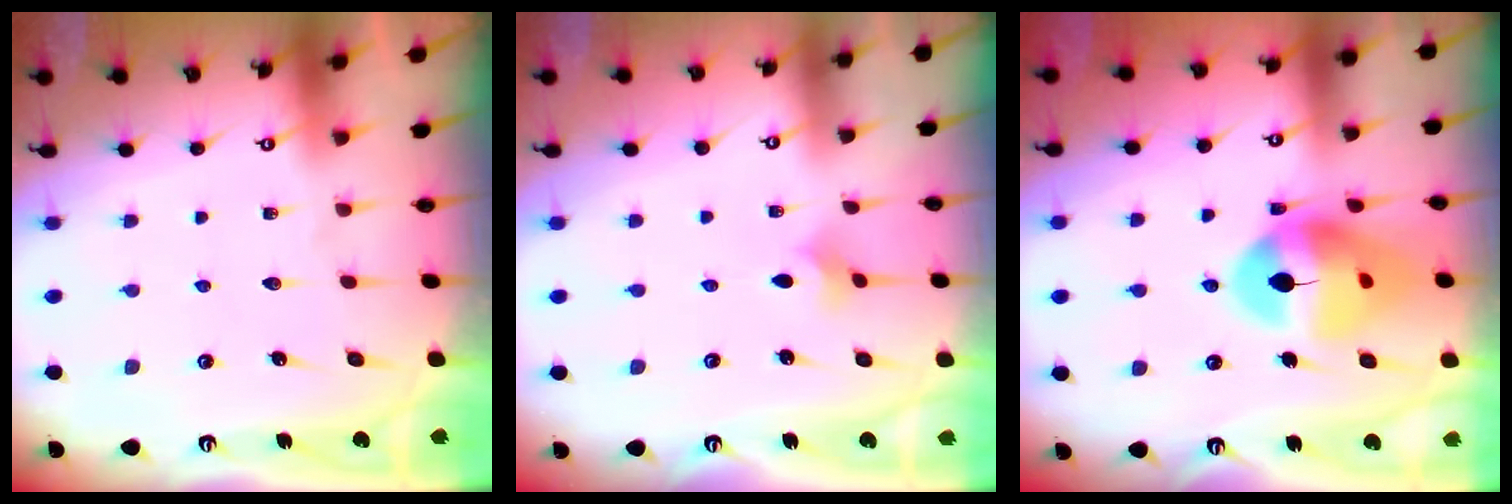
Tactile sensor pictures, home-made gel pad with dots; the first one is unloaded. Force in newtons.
{"total": 2.0, "press": 2.0, "slide": 0.4}
{"total": 16.8, "press": 16.7, "slide": 2.1}